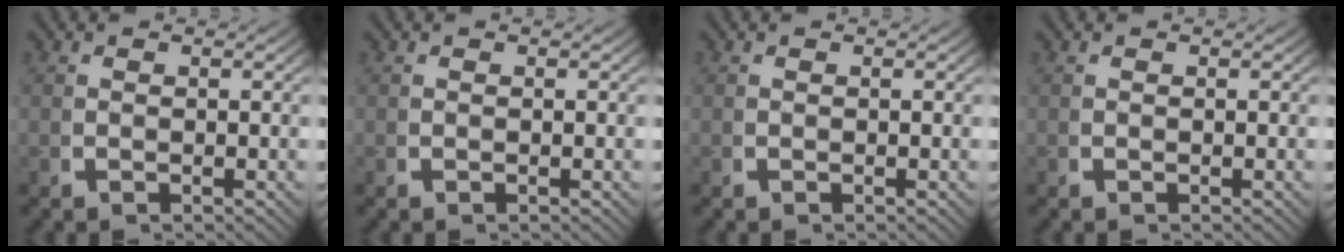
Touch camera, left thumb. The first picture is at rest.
{"total": 0.0}
{"total": 0.0}
{"total": 0.0}